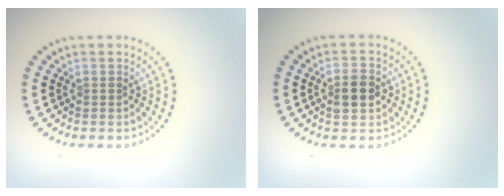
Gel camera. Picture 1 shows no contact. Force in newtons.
{"total": 2.9, "press": 2.9, "slide": 0.2}